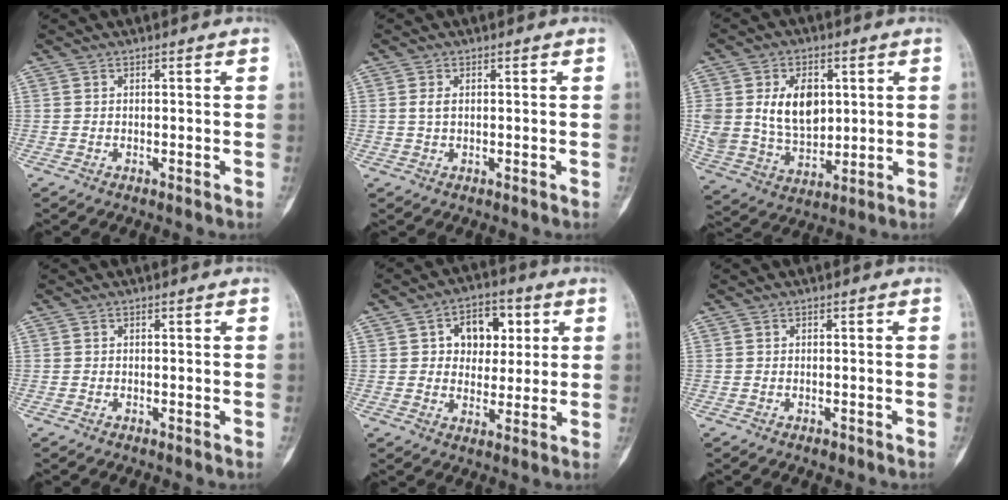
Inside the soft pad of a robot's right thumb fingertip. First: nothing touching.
{"total": 1.8, "force": [0.4, 1.0, 1.4], "torque": [-0.030, 0.003, 0.010]}
{"total": 13.9, "force": [3.1, 9.5, 9.7], "torque": [-0.150, -0.015, 0.068]}
{"total": 0.0}
{"total": 9.9, "force": [2.7, 7.2, 6.2], "torque": [-0.038, 0.001, 0.039]}
{"total": 0.8, "force": [-0.5, 0.5, 0.3], "torque": [-0.002, 0.001, -0.008]}